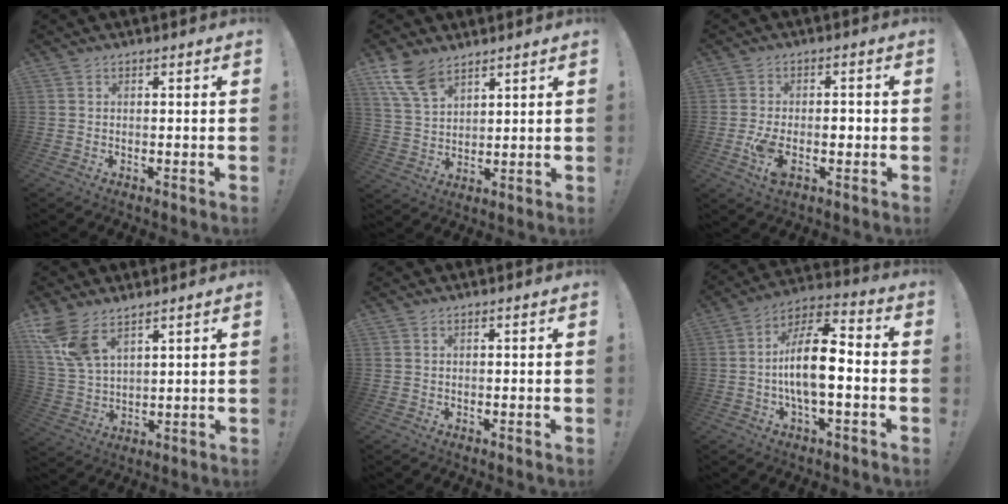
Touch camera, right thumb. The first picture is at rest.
{"total": 9.7, "force": [6.6, 4.8, 5.1], "torque": [-0.109, -0.026, 0.133]}
{"total": 7.4, "force": [-2.1, 4.2, 5.7], "torque": [-0.111, 0.002, -0.037]}
{"total": 9.7, "force": [7.0, 4.5, 5.1], "torque": [-0.108, -0.024, 0.139]}
{"total": 0.0}
{"total": 14.4, "force": [-2.5, 5.8, 13.0], "torque": [-0.242, 0.012, -0.049]}